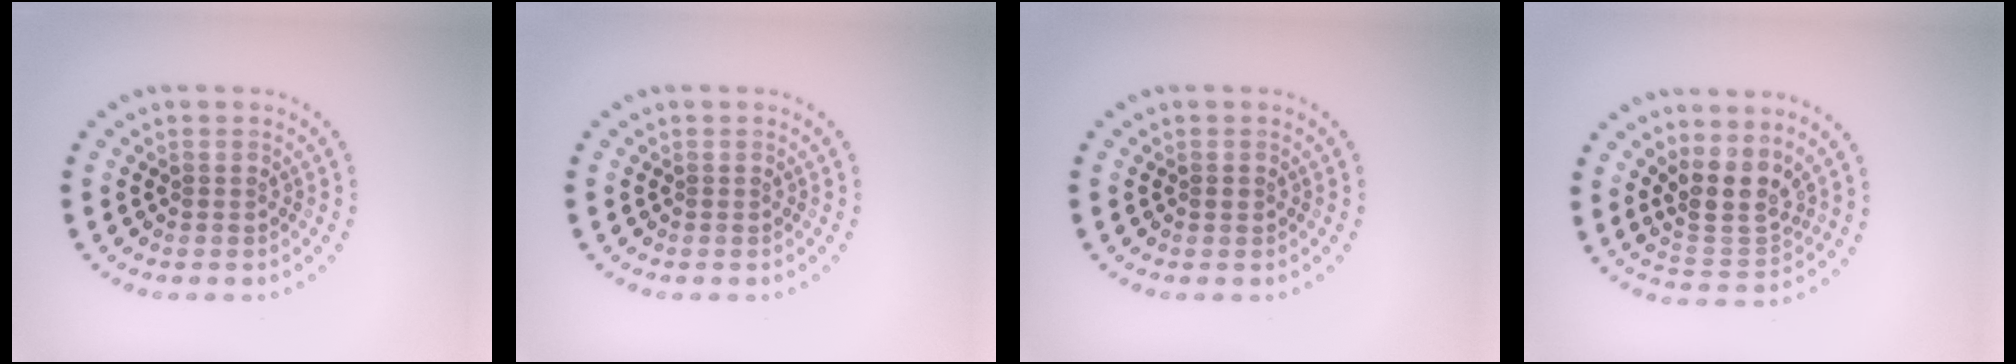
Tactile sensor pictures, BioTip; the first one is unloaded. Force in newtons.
{"total": 0.0}
{"total": 0.5, "press": 0.5, "slide": 0.2}
{"total": 3.8, "press": 3.2, "slide": 2.1}